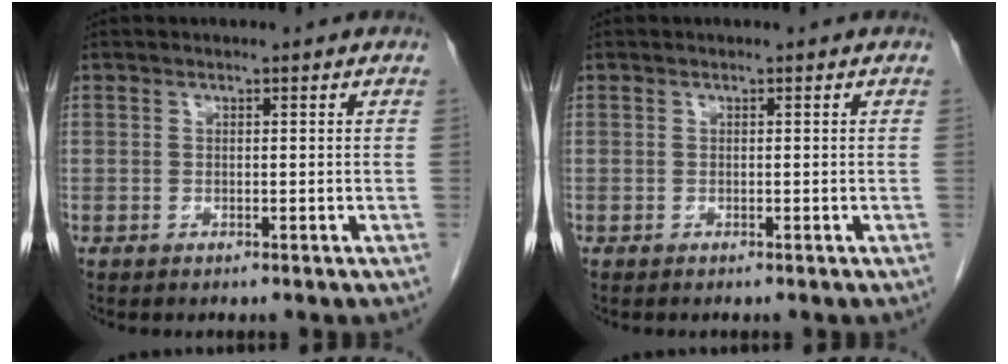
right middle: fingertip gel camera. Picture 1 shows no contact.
{"total": 0.0}